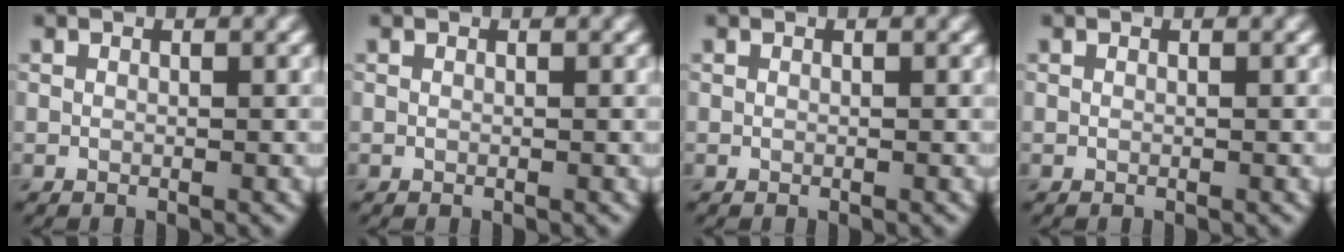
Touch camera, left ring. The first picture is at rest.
{"total": 0.0}
{"total": 0.0}
{"total": 0.0}